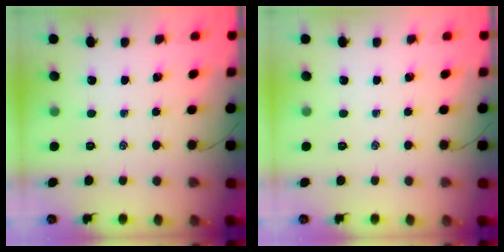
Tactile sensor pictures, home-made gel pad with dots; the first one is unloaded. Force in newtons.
{"total": 0.0}